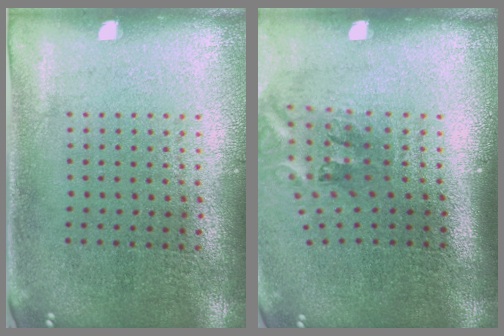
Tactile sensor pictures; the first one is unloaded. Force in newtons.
{"total": 2.2, "press": 1.3, "slide": 1.8}